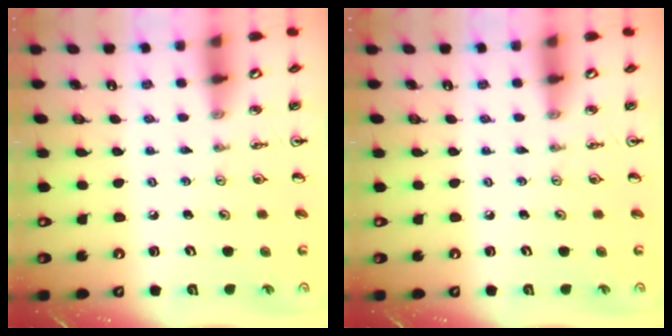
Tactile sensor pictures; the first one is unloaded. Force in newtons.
{"total": 0.0}